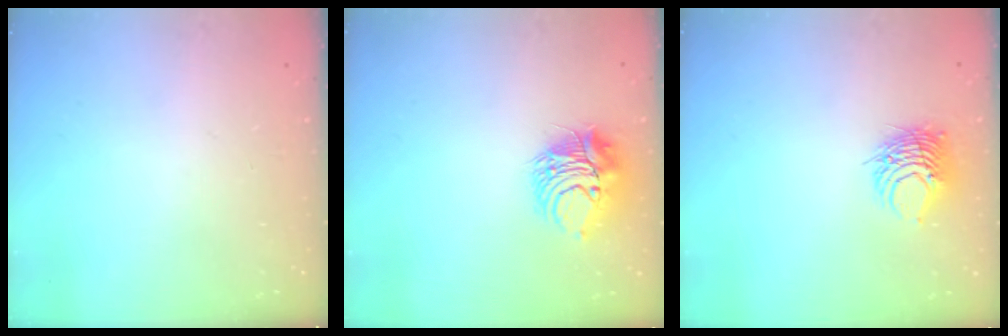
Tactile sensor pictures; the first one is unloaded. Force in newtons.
{"total": 9.5, "press": 9.4, "slide": 0.7}
{"total": 7.5, "press": 7.5, "slide": 0.6}